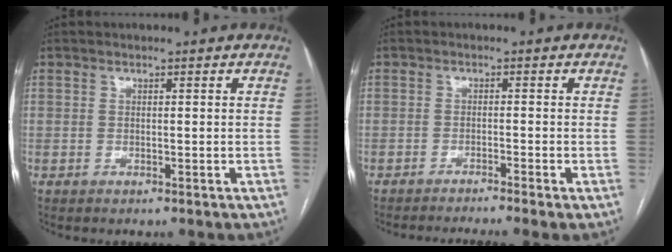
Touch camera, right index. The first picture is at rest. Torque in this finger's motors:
{"motor_torque": [1.66, -0.47, 0.15, 0.05]}